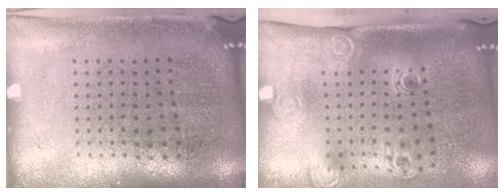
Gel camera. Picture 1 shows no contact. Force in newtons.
{"total": 2.1, "press": 1.5, "slide": 1.5}